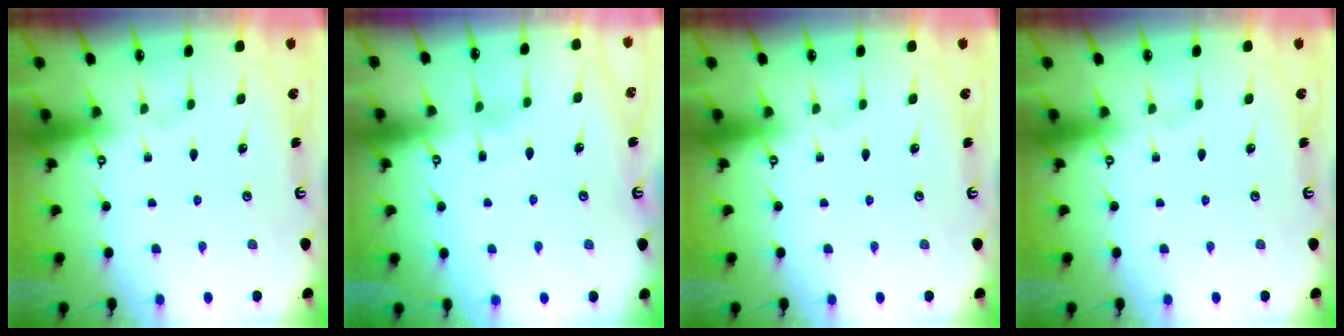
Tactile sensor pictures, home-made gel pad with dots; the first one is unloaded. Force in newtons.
{"total": 5.5, "press": 5.5, "slide": 0.5}
{"total": 0.0}
{"total": 0.0}